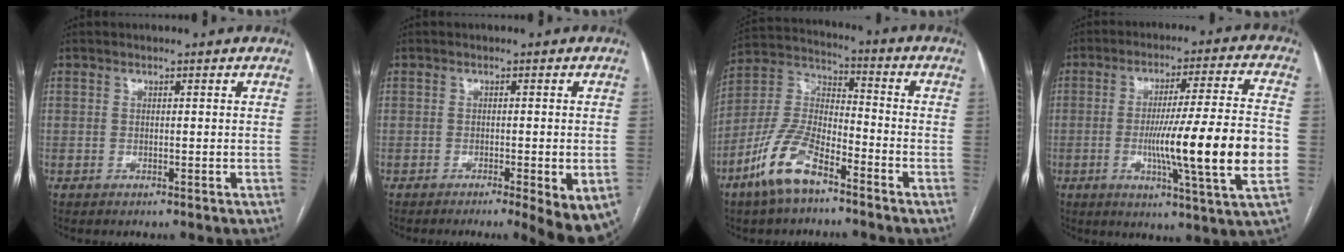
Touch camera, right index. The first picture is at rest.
{"total": 9.7, "force": [-6.3, 2.0, 7.1], "torque": [-0.054, -0.015, -0.087]}
{"total": 12.2, "force": [-7.8, 4.2, 8.4], "torque": [-0.188, -0.002, -0.157]}
{"total": 18.0, "force": [-3.0, -0.8, 17.8], "torque": [-0.268, -0.012, -0.050]}